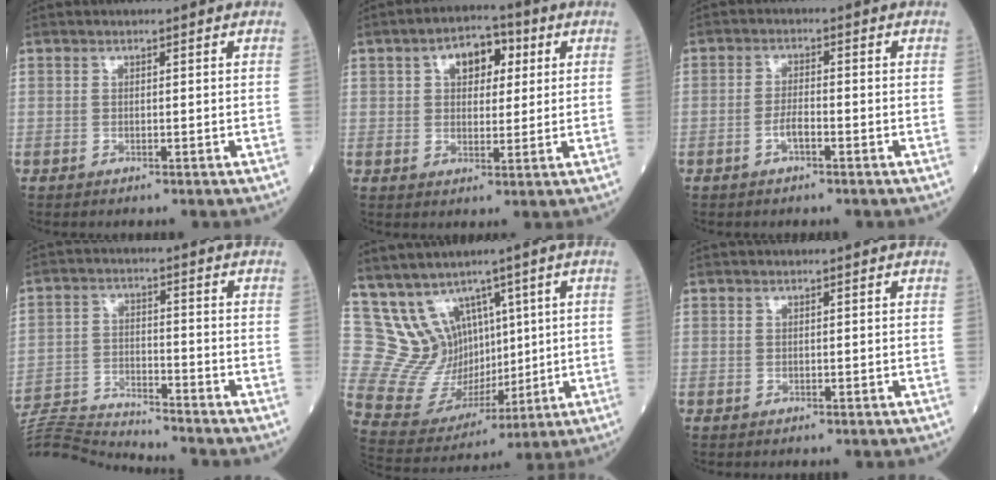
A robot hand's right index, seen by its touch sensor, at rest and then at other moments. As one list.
[{"total": 6.8, "force": [2.3, 3.9, 5.1], "torque": [-0.073, 0.024, 0.034]}, {"total": 2.6, "force": [-1.1, 0.8, 2.2], "torque": [-0.042, 0.002, -0.022]}, {"total": 10.7, "force": [-10.6, -1.4, 0.1], "torque": [-0.007, 0.008, -0.197]}, {"total": 9.8, "force": [5.6, 7.5, 3.2], "torque": [-0.078, 0.045, 0.133]}, {"total": 0.0}]